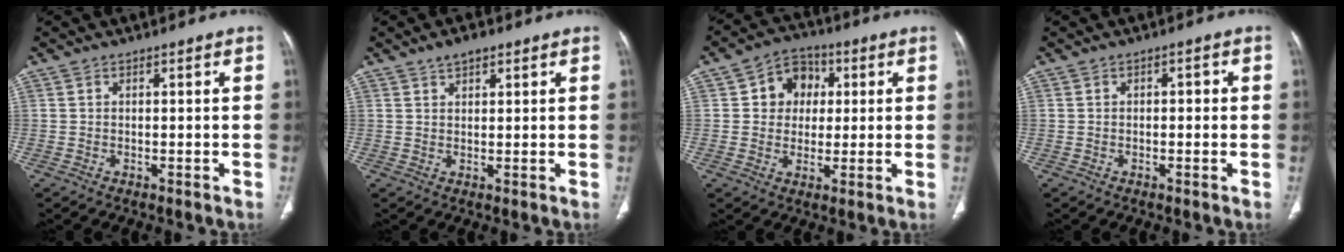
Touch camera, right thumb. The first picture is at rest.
{"total": 3.3, "force": [2.2, 1.6, 1.8], "torque": [-0.020, -0.006, 0.037]}
{"total": 8.9, "force": [1.9, 7.5, 4.3], "torque": [-0.022, 0.005, 0.022]}
{"total": 1.4, "force": [0.1, 0.8, 1.2], "torque": [-0.007, 0.003, -0.005]}